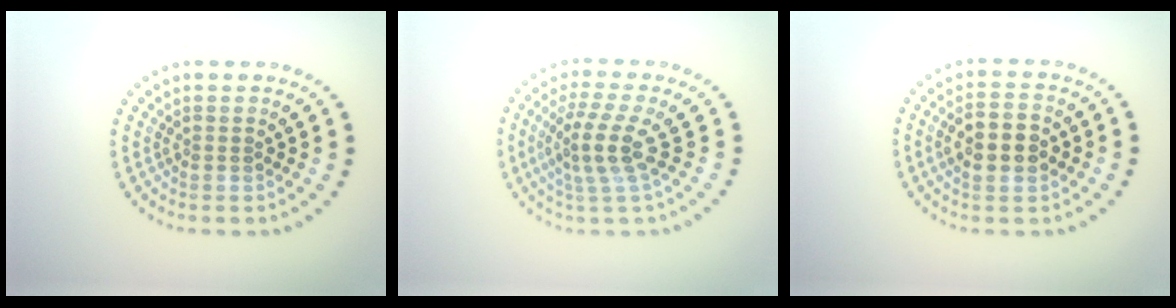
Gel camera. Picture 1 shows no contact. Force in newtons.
{"total": 3.8, "press": 3.1, "slide": 2.2}
{"total": 3.7, "press": 3.7, "slide": 0.4}